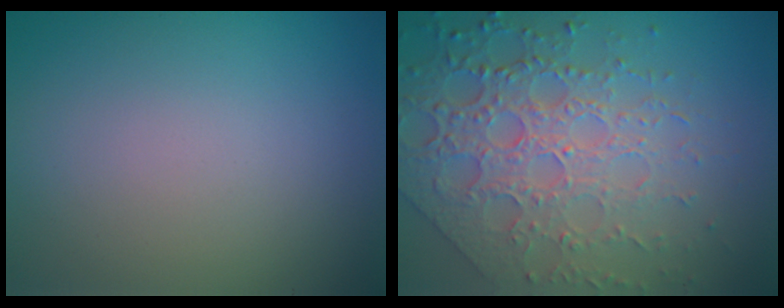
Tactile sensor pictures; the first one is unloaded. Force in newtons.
{"total": 7.4, "press": 5.4, "slide": 5.1}